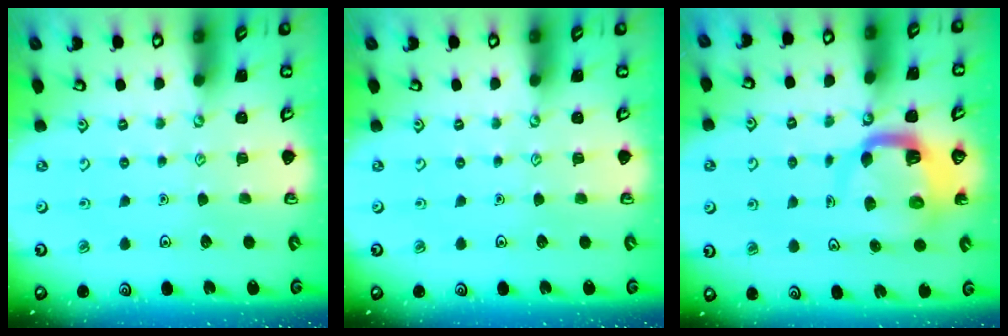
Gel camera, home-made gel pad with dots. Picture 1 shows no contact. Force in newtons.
{"total": 0.0}
{"total": 7.6, "press": 7.5, "slide": 1.0}